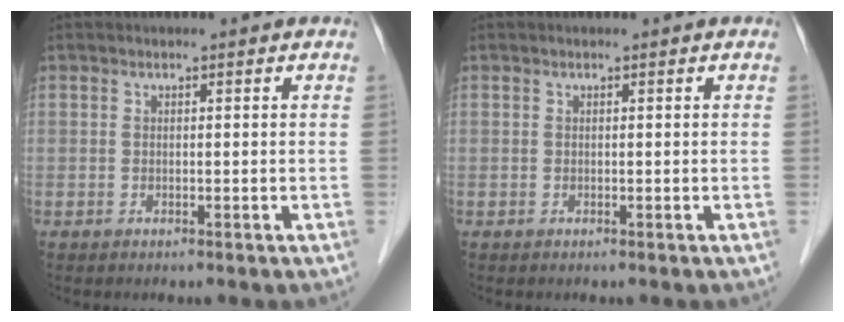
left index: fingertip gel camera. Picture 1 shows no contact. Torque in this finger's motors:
{"motor_torque": [0.00, 0.00, 0.00, 0.00]}